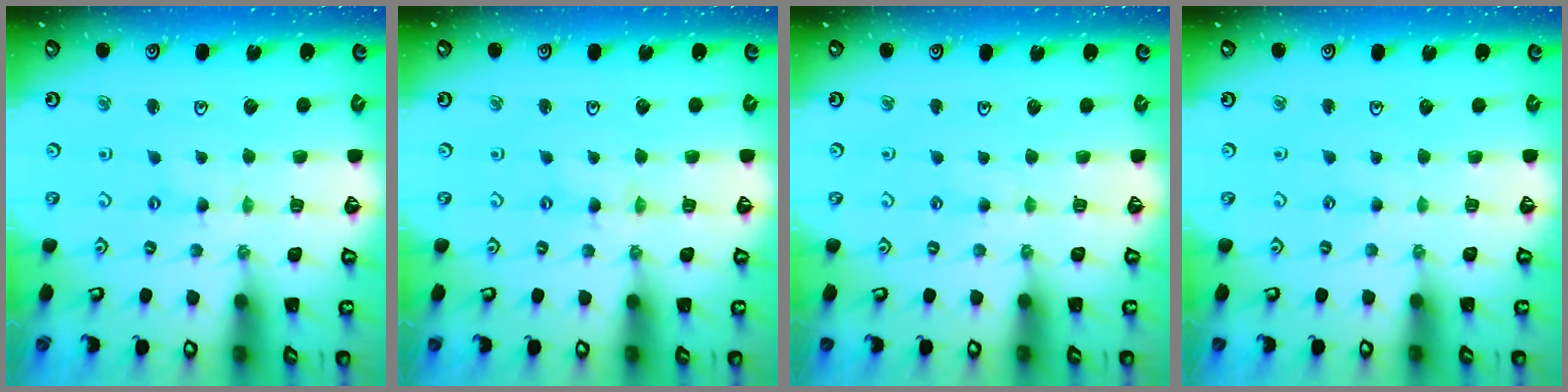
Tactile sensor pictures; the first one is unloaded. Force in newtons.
{"total": 0.8, "press": 0.8, "slide": 0.2}
{"total": 2.1, "press": 2.1, "slide": 0.4}
{"total": 1.0, "press": 1.0, "slide": 0.2}